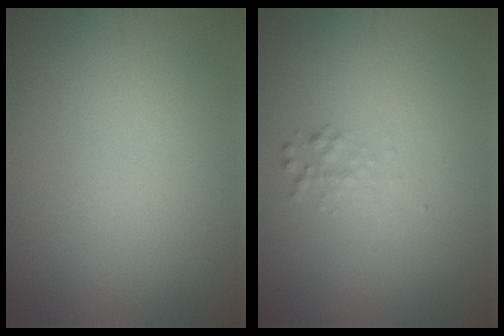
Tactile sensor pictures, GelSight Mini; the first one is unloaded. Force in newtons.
{"total": 0.9, "press": 0.9, "slide": 0.1}